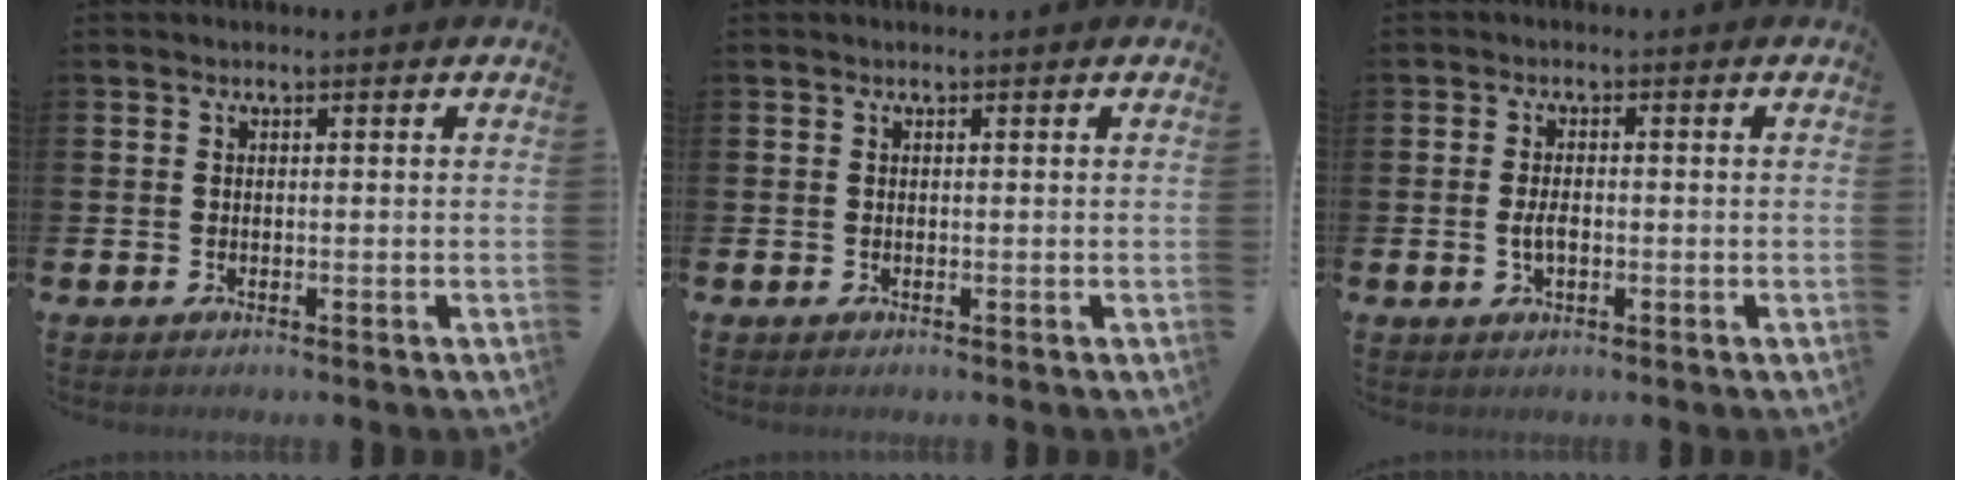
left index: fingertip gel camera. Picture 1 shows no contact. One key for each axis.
{"total": 0.0}
{"total": 2.6, "fx": -0.4, "fy": 1.3, "fz": 2.2, "tx": -0.041, "ty": 0.003, "tz": -0.007}